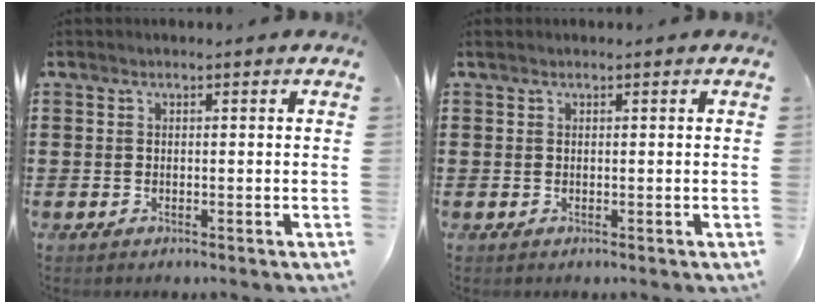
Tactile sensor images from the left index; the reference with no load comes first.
{"total": 0.0}